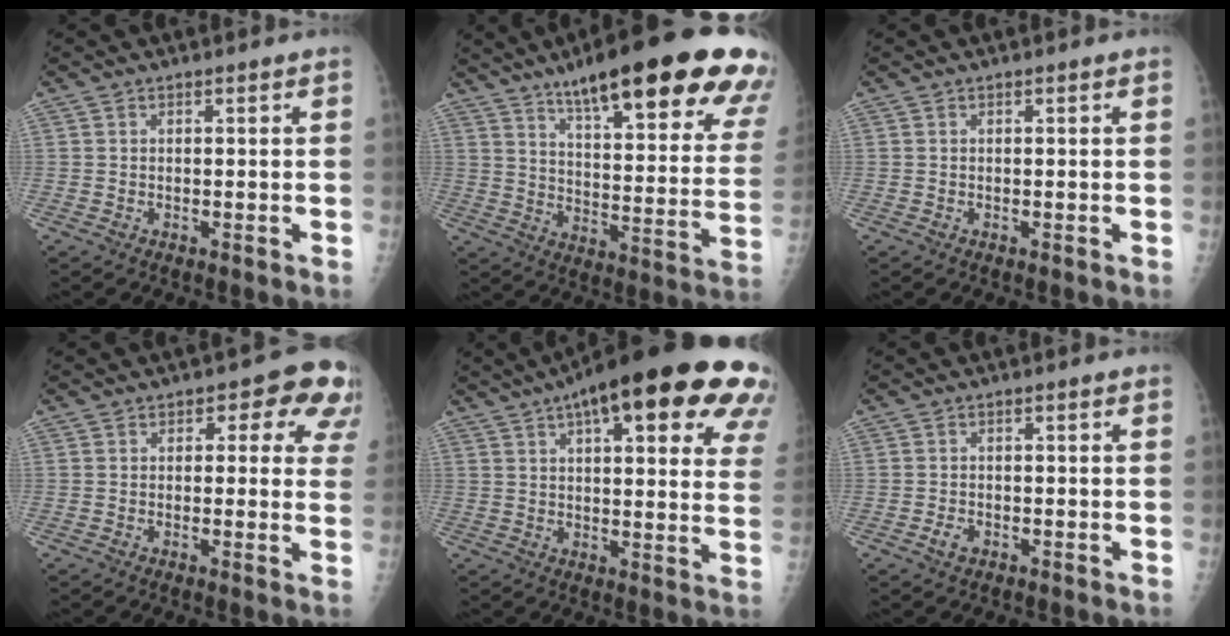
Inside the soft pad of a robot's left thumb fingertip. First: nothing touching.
{"total": 29.2, "force": [18.9, 6.4, 21.3], "torque": [-0.247, -0.056, 0.260]}
{"total": 0.0}
{"total": 8.6, "force": [3.7, 5.0, 5.9], "torque": [-0.009, -0.004, 0.028]}
{"total": 29.7, "force": [15.9, 9.1, 23.4], "torque": [-0.249, 0.010, 0.206]}
{"total": 1.8, "force": [-1.0, 1.2, 0.9], "torque": [-0.016, 0.004, -0.017]}